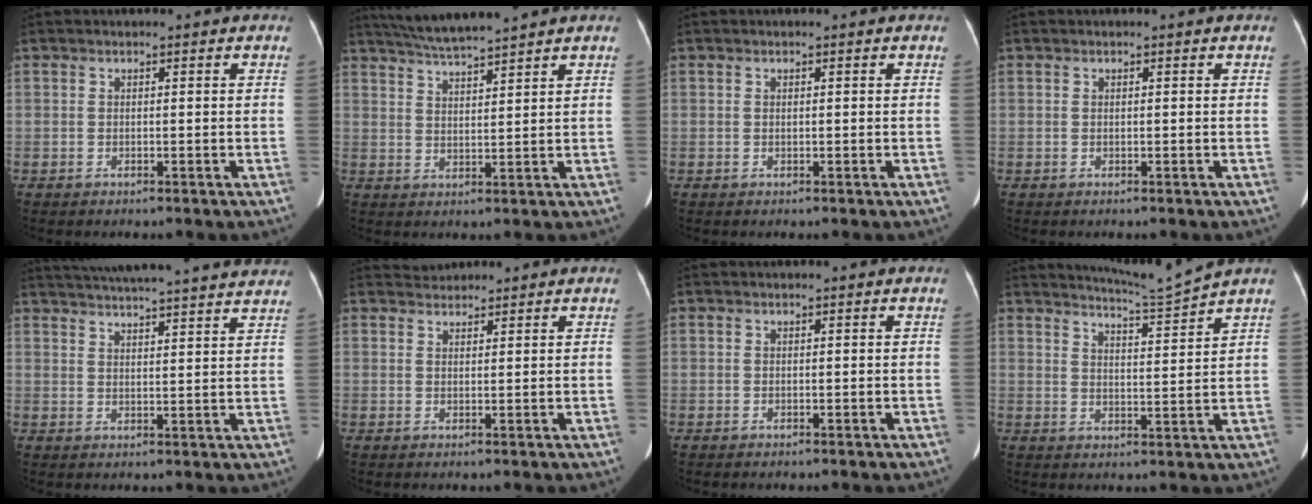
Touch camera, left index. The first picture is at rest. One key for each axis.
{"total": 7.5, "fx": 6.9, "fy": -1.0, "fz": 2.9, "tx": -0.057, "ty": 0.016, "tz": 0.124}
{"total": 0.0}
{"total": 0.0}
{"total": 24.7, "fx": 22.8, "fy": 1.7, "fz": 9.4, "tx": -0.158, "ty": -0.005, "tz": 0.293}
{"total": 2.1, "fx": 2.0, "fy": 0.5, "fz": -0.3, "tx": 0.000, "ty": 0.015, "tz": 0.035}
{"total": 0.0}
{"total": 5.9, "fx": 5.4, "fy": -2.4, "fz": 0.2, "tx": -0.019, "ty": -0.033, "tz": 0.098}